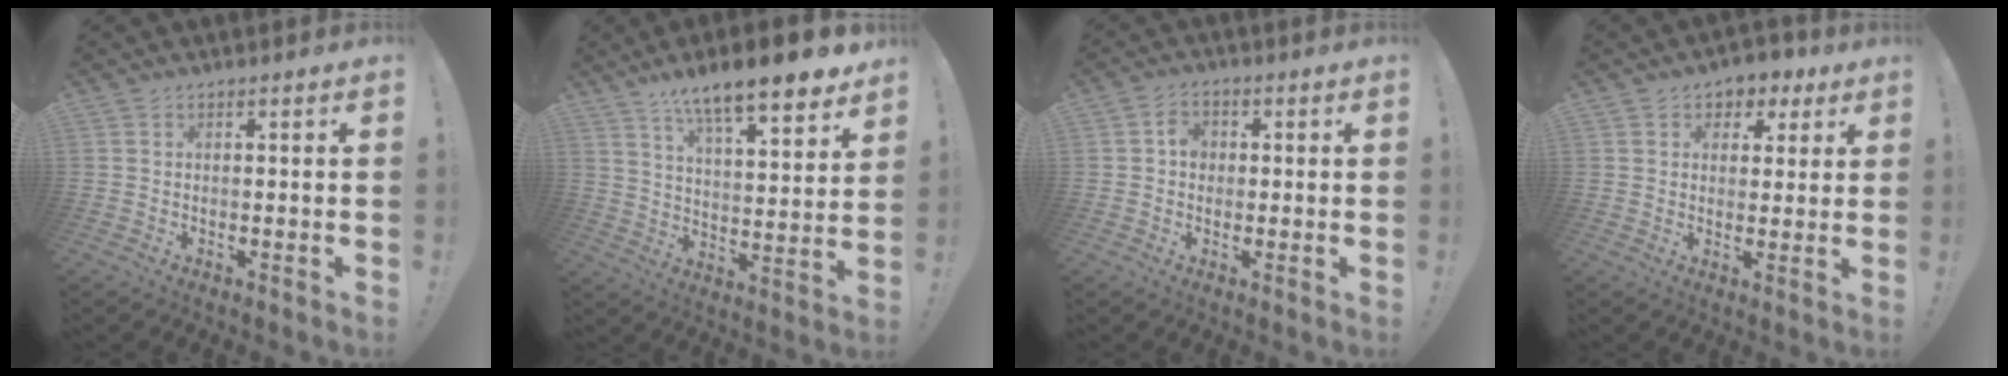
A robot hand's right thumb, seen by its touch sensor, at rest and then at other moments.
{"total": 13.5, "force": [10.3, 2.3, 8.4], "torque": [-0.143, -0.074, 0.168]}
{"total": 4.1, "force": [0.0, 3.4, 2.2], "torque": [-0.030, 0.004, -0.002]}
{"total": 5.1, "force": [2.2, 4.3, 1.4], "torque": [-0.005, -0.012, 0.039]}